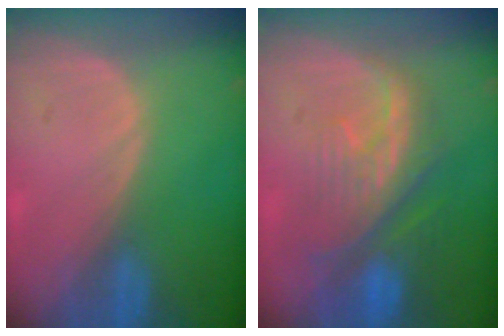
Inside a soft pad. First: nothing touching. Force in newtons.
{"total": 10.0, "press": 9.0, "slide": 4.4}